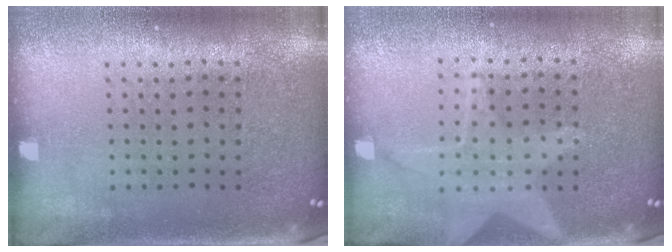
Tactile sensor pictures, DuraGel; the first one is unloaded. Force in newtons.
{"total": 1.3, "press": 1.3, "slide": 0.2}